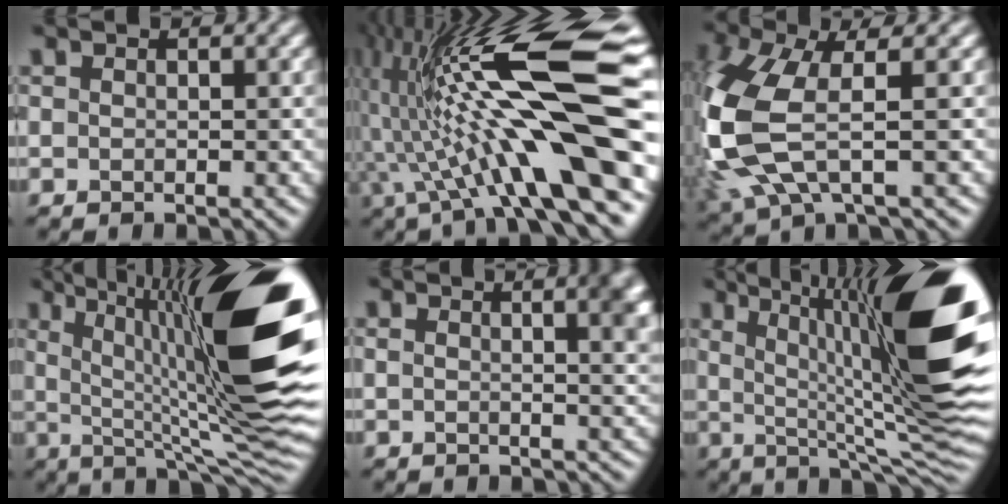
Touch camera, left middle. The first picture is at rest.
{"total": 14.5, "force": [0.9, 2.6, 14.2], "torque": [-0.238, 0.017, 0.013]}
{"total": 9.4, "force": [-0.7, 4.4, 8.3], "torque": [-0.237, -0.021, -0.015]}
{"total": 17.7, "force": [3.7, 3.6, 16.9], "torque": [-0.256, 0.017, 0.065]}
{"total": 3.9, "force": [0.9, 1.1, 3.6], "torque": [-0.035, 0.010, 0.009]}
{"total": 15.7, "force": [3.6, 2.9, 15.0], "torque": [-0.226, 0.011, 0.059]}